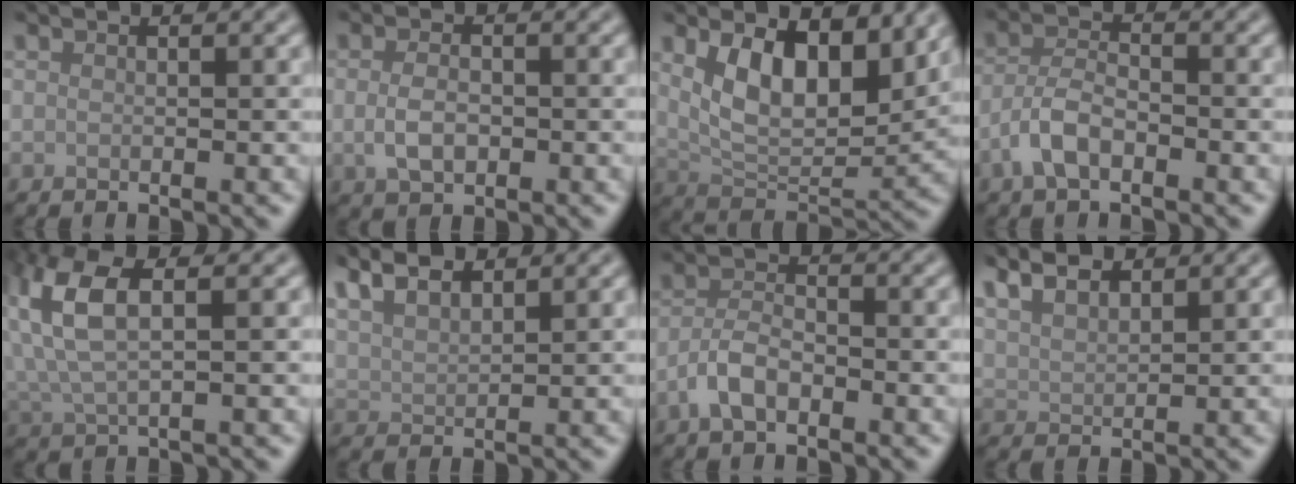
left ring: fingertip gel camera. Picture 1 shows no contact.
{"total": 2.7, "force": [-0.4, 1.6, 2.1], "torque": [-0.044, -0.003, -0.008]}
{"total": 8.3, "force": [2.9, 4.3, 6.5], "torque": [-0.114, -0.014, 0.050]}
{"total": 3.4, "force": [-1.9, 1.5, 2.3], "torque": [-0.048, 0.005, -0.045]}
{"total": 6.2, "force": [1.8, 2.6, 5.3], "torque": [-0.131, 0.014, 0.035]}
{"total": 4.3, "force": [3.3, 1.6, 2.3], "torque": [-0.048, 0.015, 0.051]}
{"total": 3.1, "force": [-1.7, 1.4, 2.1], "torque": [-0.042, 0.005, -0.042]}
{"total": 3.5, "force": [2.8, 1.3, 1.7], "torque": [-0.039, 0.009, 0.056]}